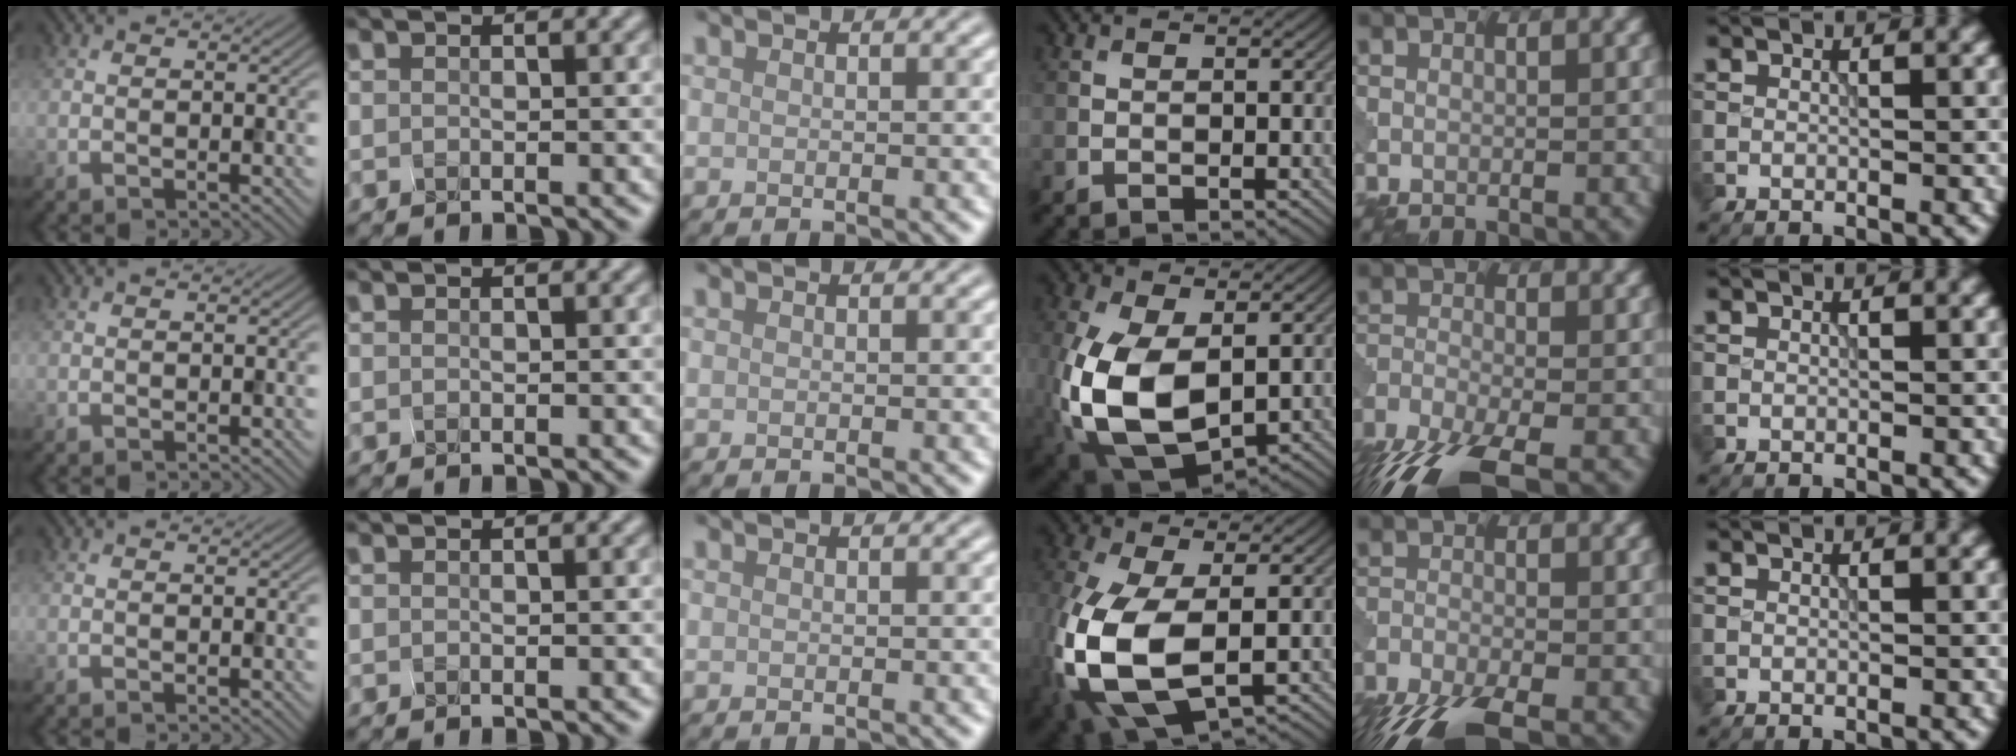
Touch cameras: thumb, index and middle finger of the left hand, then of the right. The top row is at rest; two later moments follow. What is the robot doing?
{"motion": "squeeze", "object": "clothespin"}